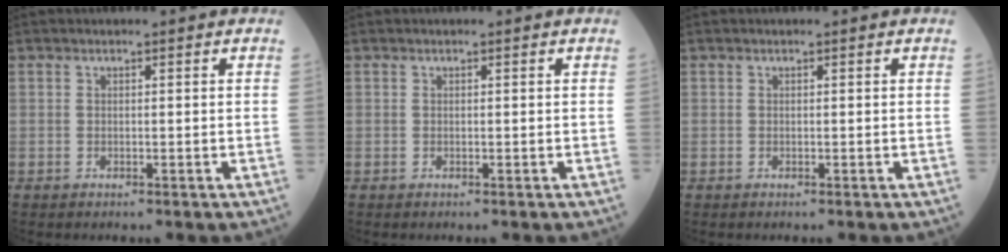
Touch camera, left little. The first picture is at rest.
{"total": 0.0}
{"total": 0.0}